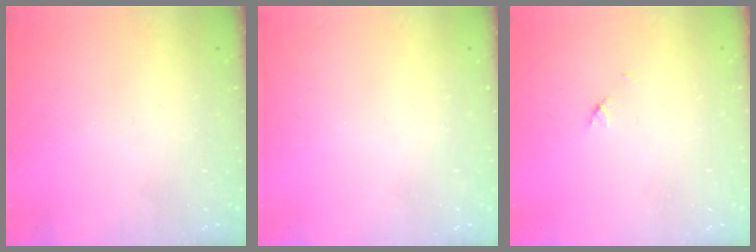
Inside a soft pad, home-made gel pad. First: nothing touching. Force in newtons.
{"total": 0.0}
{"total": 2.1, "press": 2.1, "slide": 0.3}